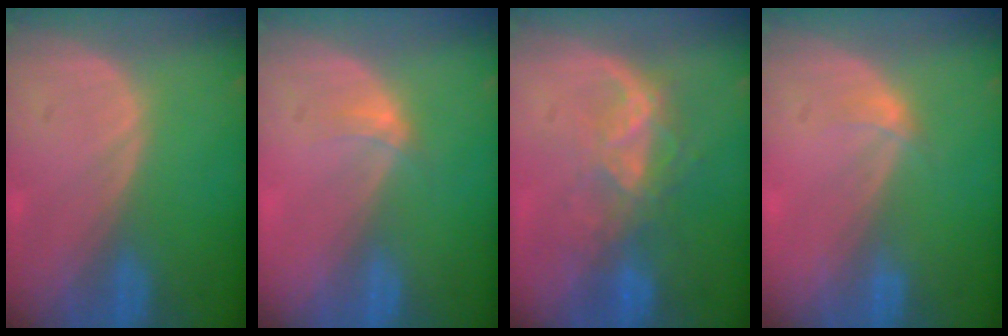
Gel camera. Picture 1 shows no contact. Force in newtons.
{"total": 1.9, "press": 1.5, "slide": 1.1}
{"total": 6.5, "press": 5.9, "slide": 2.7}
{"total": 1.2, "press": 1.2, "slide": 0.1}